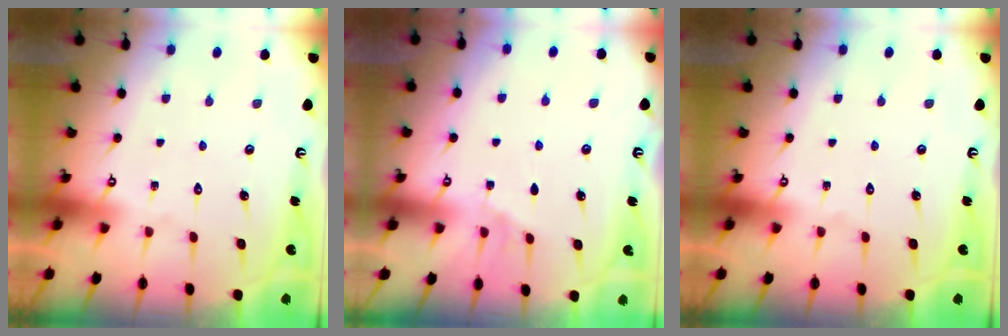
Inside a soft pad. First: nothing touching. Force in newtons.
{"total": 4.7, "press": 4.0, "slide": 2.5}
{"total": 0.0}